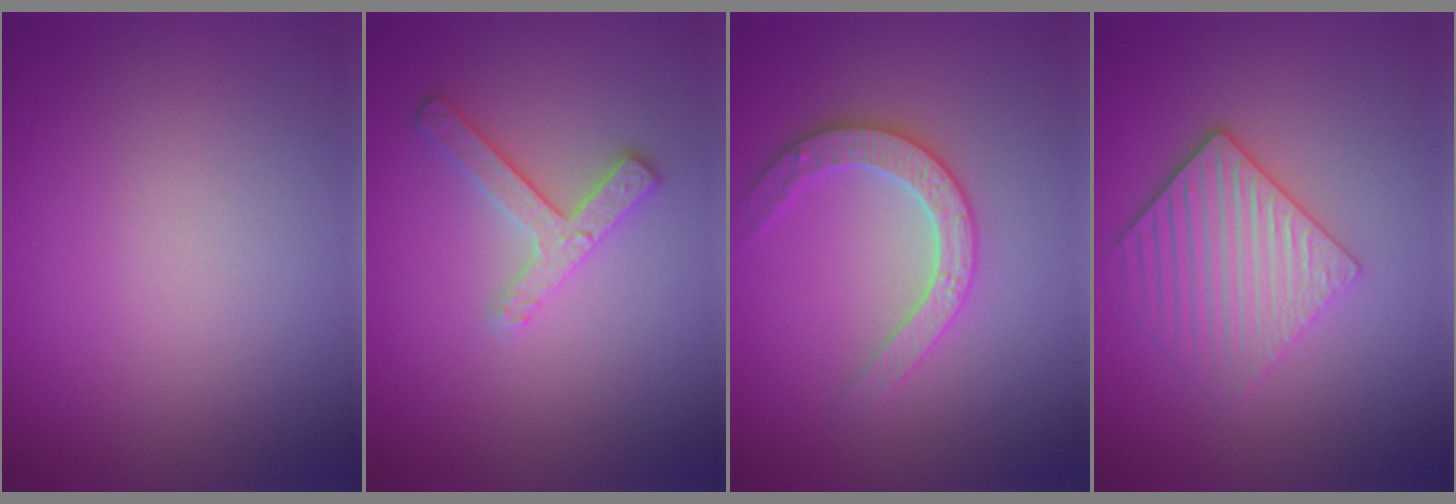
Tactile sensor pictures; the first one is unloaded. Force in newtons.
{"total": 2.5, "press": 2.4, "slide": 0.8}
{"total": 3.0, "press": 2.9, "slide": 0.5}
{"total": 3.9, "press": 3.5, "slide": 1.7}